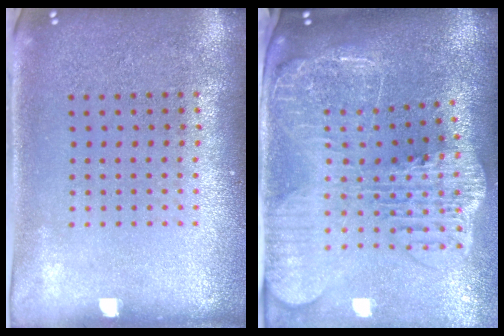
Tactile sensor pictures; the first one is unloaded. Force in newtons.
{"total": 3.9, "press": 3.1, "slide": 2.5}